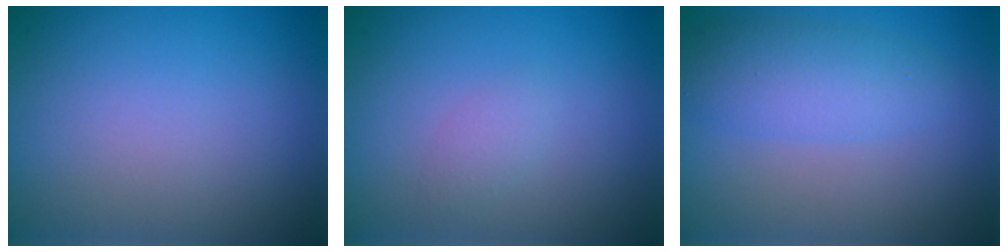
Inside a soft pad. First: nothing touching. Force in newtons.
{"total": 1.2, "press": 1.2, "slide": 0.1}
{"total": 3.5, "press": 3.5, "slide": 0.2}